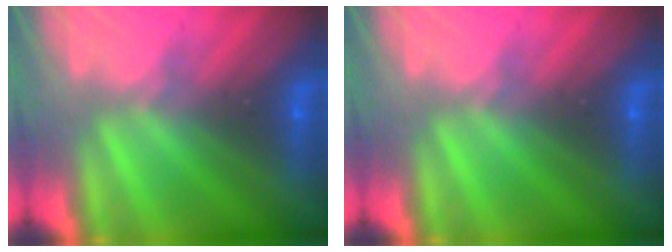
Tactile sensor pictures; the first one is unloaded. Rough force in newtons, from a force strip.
{"total": 0.0}